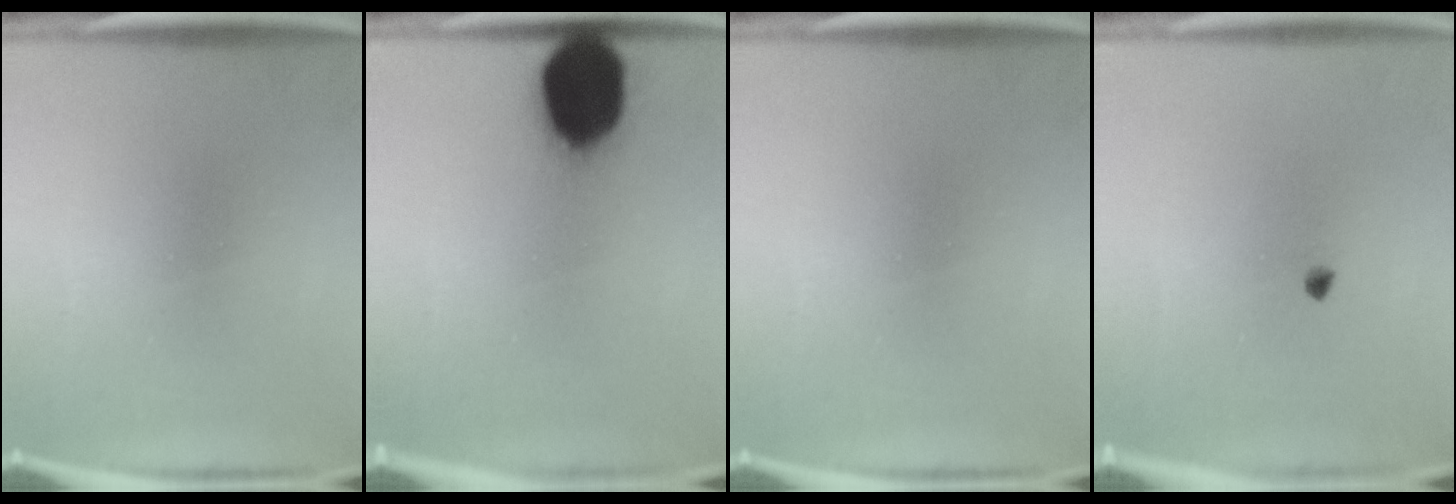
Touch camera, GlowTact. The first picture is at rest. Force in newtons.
{"total": 19.4}
{"total": 0.0}
{"total": 1.1}